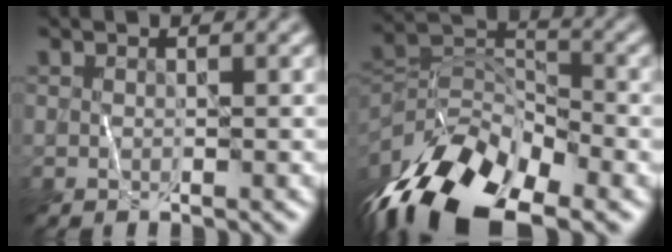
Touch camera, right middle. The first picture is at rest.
{"total": 14.0, "force": [-9.6, 6.5, 8.0], "torque": [-0.162, -0.006, -0.175]}